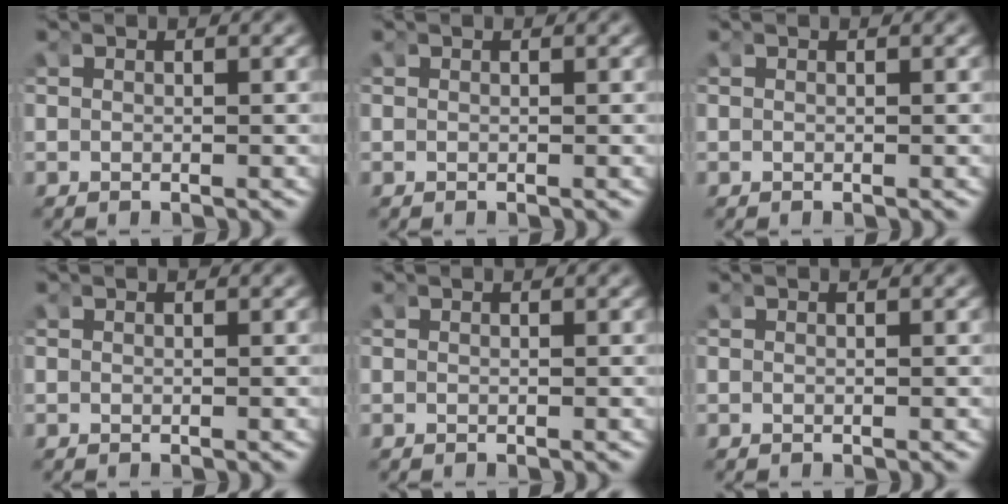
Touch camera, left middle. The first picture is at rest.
{"total": 0.0}
{"total": 0.0}
{"total": 0.0}
{"total": 0.0}
{"total": 0.0}